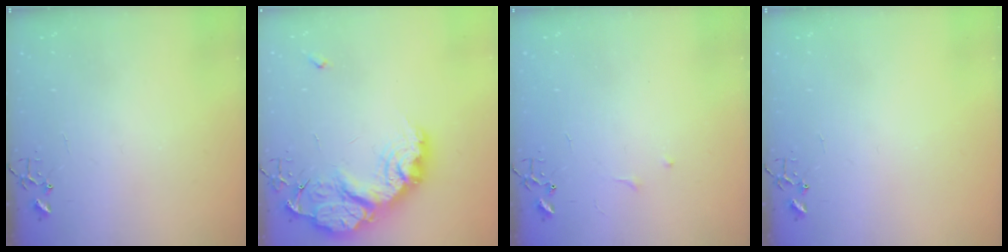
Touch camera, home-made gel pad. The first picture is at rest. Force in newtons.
{"total": 25.2, "press": 25.1, "slide": 2.0}
{"total": 4.7, "press": 4.7, "slide": 0.7}
{"total": 0.0}